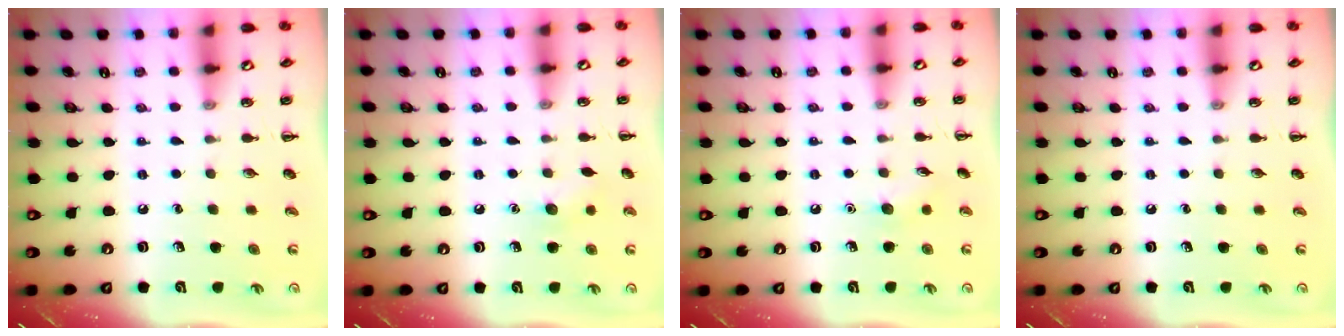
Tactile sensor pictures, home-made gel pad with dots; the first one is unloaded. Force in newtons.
{"total": 6.0, "press": 5.8, "slide": 1.4}
{"total": 6.5, "press": 6.2, "slide": 1.8}
{"total": 0.0}